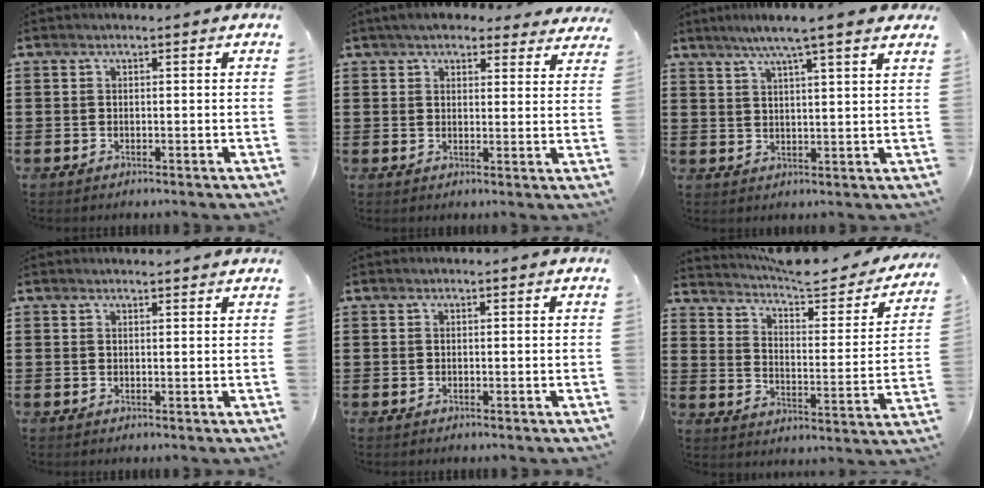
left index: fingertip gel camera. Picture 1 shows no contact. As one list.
[{"total": 4.7, "force": [4.2, 1.3, 1.6], "torque": [-0.044, -0.005, 0.078]}, {"total": 6.0, "force": [4.6, -0.4, 3.9], "torque": [-0.087, -0.009, 0.079]}, {"total": 1.1, "force": [1.1, 0.0, 0.1], "torque": [-0.005, -0.001, 0.021]}, {"total": 0.0}, {"total": 6.0, "force": [5.4, 1.1, 2.4], "torque": [-0.069, -0.035, 0.088]}]